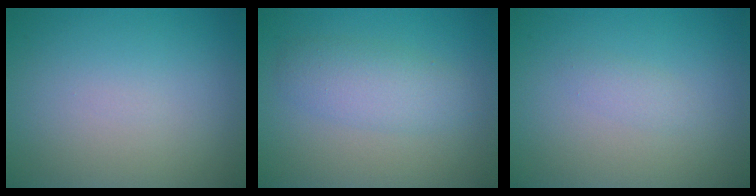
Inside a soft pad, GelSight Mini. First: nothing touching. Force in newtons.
{"total": 3.3, "press": 3.3, "slide": 0.1}
{"total": 1.0, "press": 1.0, "slide": 0.1}